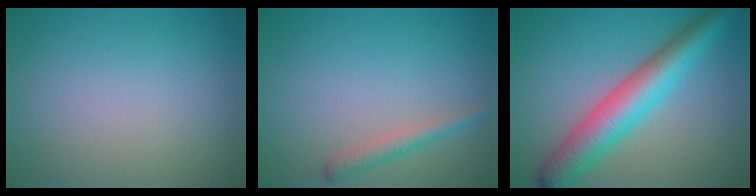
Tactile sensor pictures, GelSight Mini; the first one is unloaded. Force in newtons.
{"total": 1.7, "press": 1.7, "slide": 0.1}
{"total": 6.7, "press": 6.7, "slide": 0.2}